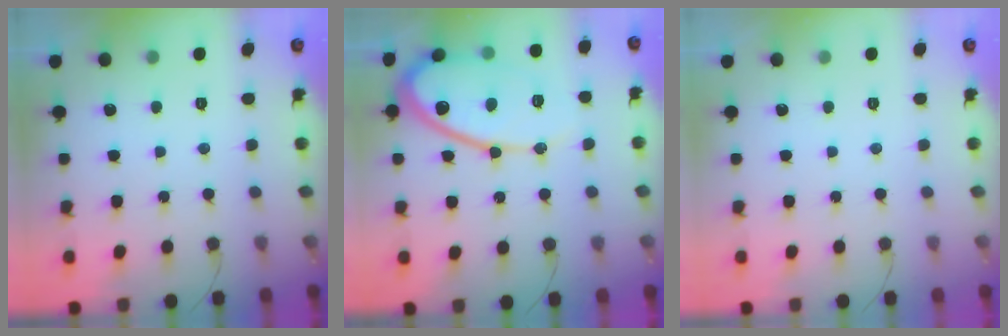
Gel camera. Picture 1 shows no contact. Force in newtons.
{"total": 14.5, "press": 14.4, "slide": 1.1}
{"total": 0.0}